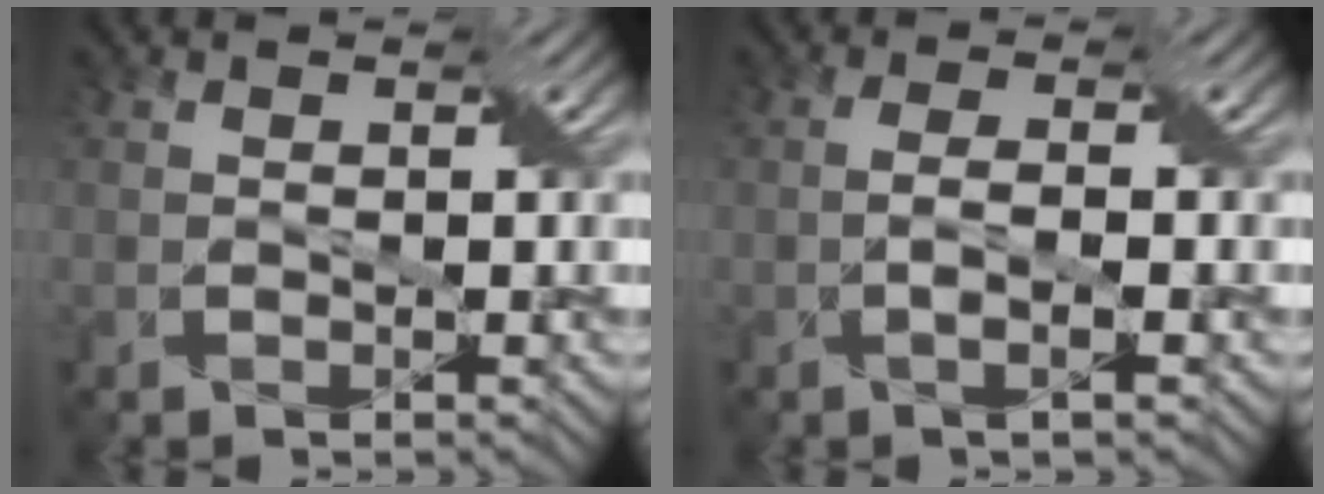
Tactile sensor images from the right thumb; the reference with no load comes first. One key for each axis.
{"total": 2.2, "fx": -0.6, "fy": 0.3, "fz": 2.1, "tx": -0.047, "ty": 0.004, "tz": -0.014}